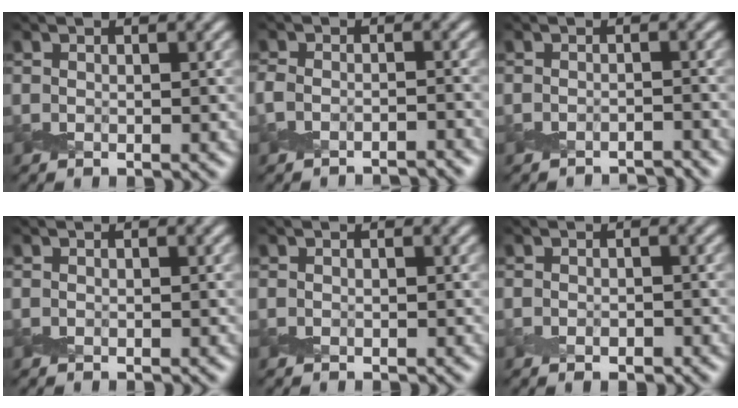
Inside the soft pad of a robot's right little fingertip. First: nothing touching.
{"total": 3.2, "force": [-2.9, 0.8, 1.1], "torque": [-0.019, -0.004, -0.054]}
{"total": 2.6, "force": [-2.6, 0.1, 0.4], "torque": [0.000, 0.000, -0.037]}
{"total": 0.0}
{"total": 0.0}
{"total": 1.0, "force": [-0.5, 0.4, 0.8], "torque": [-0.013, -0.001, -0.007]}